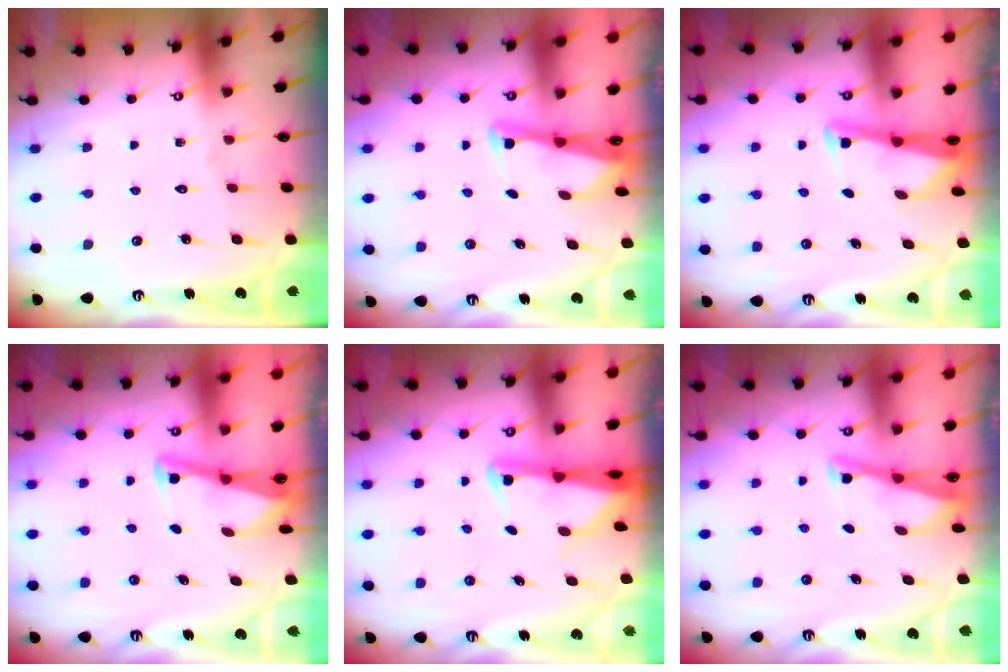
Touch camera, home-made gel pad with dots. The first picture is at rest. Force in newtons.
{"total": 2.5, "press": 2.5, "slide": 0.2}
{"total": 2.7, "press": 2.7, "slide": 0.1}
{"total": 3.5, "press": 3.5, "slide": 0.3}
{"total": 2.9, "press": 2.9, "slide": 0.4}
{"total": 2.8, "press": 2.7, "slide": 0.3}